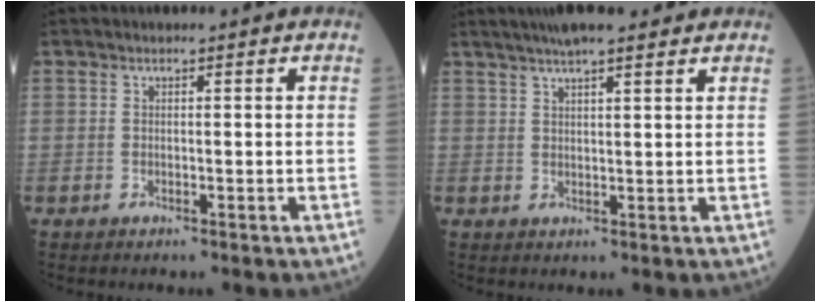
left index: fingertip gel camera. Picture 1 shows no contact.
{"total": 8.9, "force": [7.2, 0.9, 5.2], "torque": [-0.078, 0.030, 0.104]}